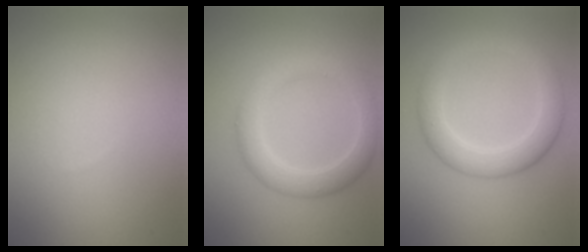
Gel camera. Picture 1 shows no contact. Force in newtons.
{"total": 3.7, "press": 3.7, "slide": 0.0}
{"total": 4.3, "press": 4.3, "slide": 0.2}